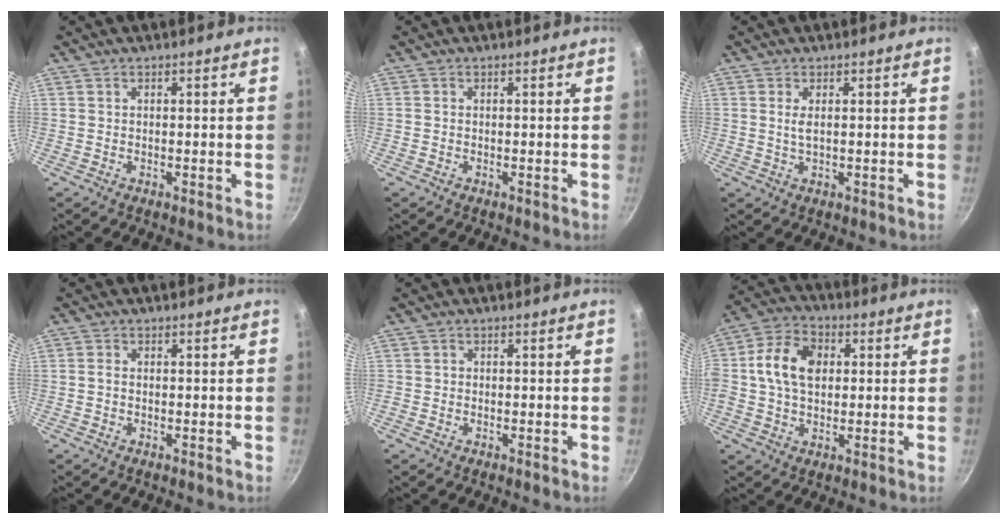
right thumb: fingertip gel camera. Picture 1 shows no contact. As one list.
[{"total": 0.0}, {"total": 6.9, "force": [1.0, 3.1, 6.0], "torque": [-0.120, -0.005, 0.023]}, {"total": 0.9, "force": [-0.2, 0.7, 0.6], "torque": [-0.013, 0.005, -0.005]}, {"total": 0.8, "force": [-0.3, 0.7, 0.1], "torque": [-0.001, 0.001, -0.006]}, {"total": 11.9, "force": [1.6, 8.5, 8.2], "torque": [-0.135, 0.014, 0.011]}]